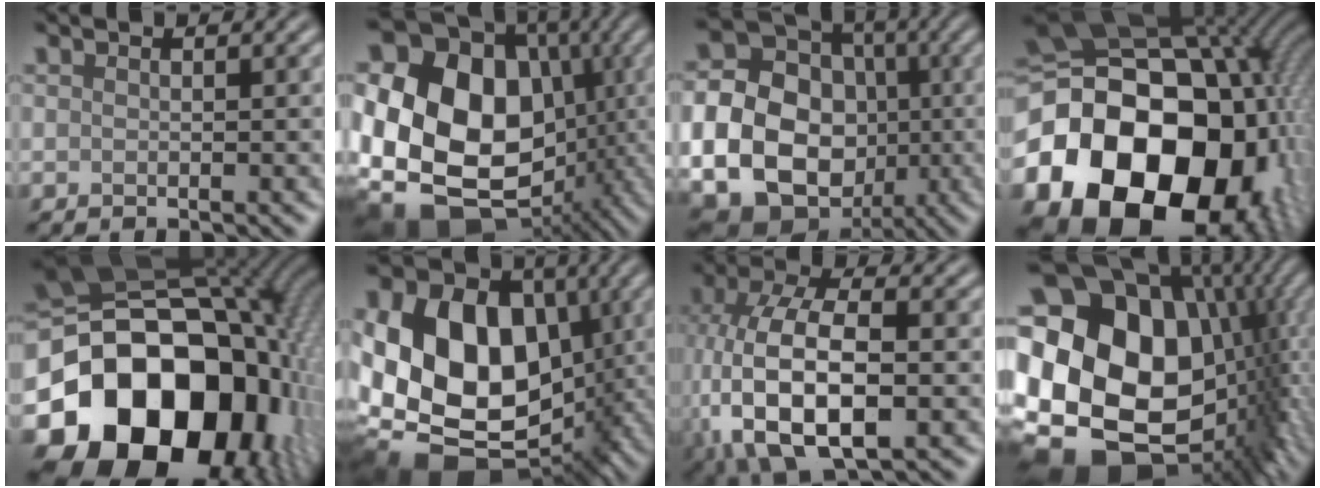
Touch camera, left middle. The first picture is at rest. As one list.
[{"total": 21.7, "force": [-1.5, 17.8, 12.4], "torque": [-0.246, -0.014, -0.051]}, {"total": 21.7, "force": [-3.6, 19.5, 8.7], "torque": [-0.190, -0.007, -0.101]}, {"total": 21.9, "force": [-5.0, 16.3, 13.7], "torque": [-0.289, -0.026, -0.070]}, {"total": 21.9, "force": [-5.9, 16.6, 13.1], "torque": [-0.268, -0.023, -0.095]}, {"total": 18.2, "force": [-0.8, 13.1, 12.6], "torque": [-0.211, 0.006, -0.009]}, {"total": 12.9, "force": [-2.1, 6.8, 10.7], "torque": [-0.223, -0.008, -0.032]}, {"total": 21.3, "force": [-1.1, 16.1, 14.0], "torque": [-0.253, -0.017, 0.015]}]